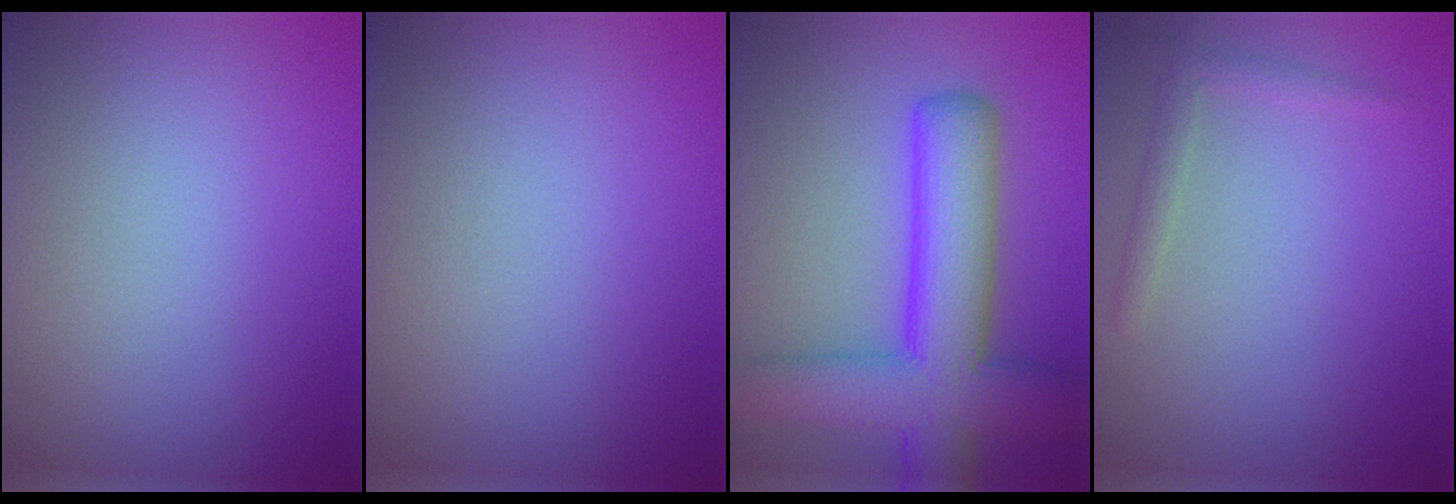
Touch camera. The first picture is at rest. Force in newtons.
{"total": 0.0}
{"total": 9.8, "press": 9.8, "slide": 0.4}
{"total": 1.5, "press": 1.5, "slide": 0.1}